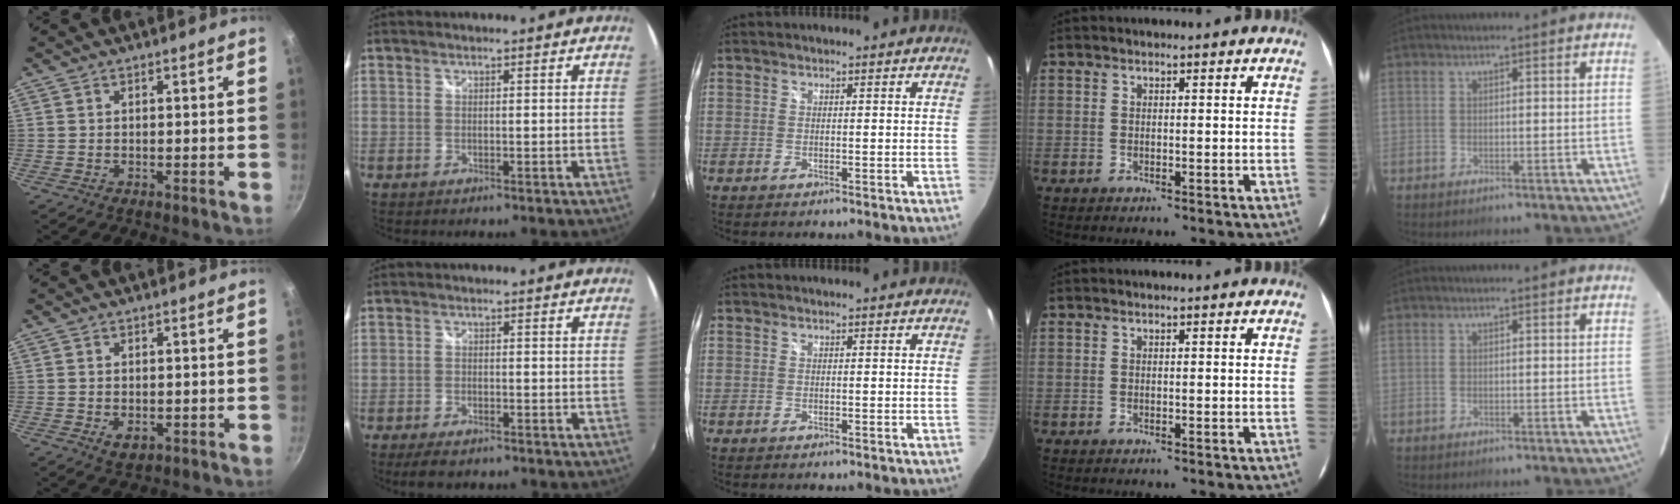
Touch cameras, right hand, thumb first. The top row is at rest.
{"thumb": {"total": 2.8, "force": [-0.7, 1.8, 2.0], "torque": [-0.032, -0.008, -0.006]}, "index": {"total": 4.3, "force": [-3.3, 1.5, 2.4], "torque": [-0.058, -0.015, -0.055]}}